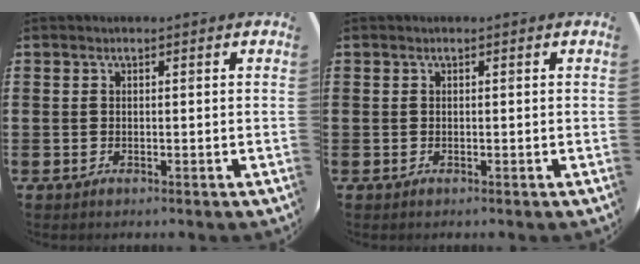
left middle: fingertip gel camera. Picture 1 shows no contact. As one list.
[{"total": 0.0}]